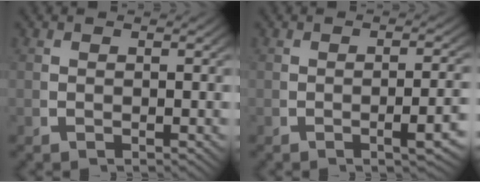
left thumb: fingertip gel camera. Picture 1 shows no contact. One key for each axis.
{"total": 3.0, "fx": -1.0, "fy": 0.6, "fz": 2.8, "tx": -0.039, "ty": 0.004, "tz": -0.015}